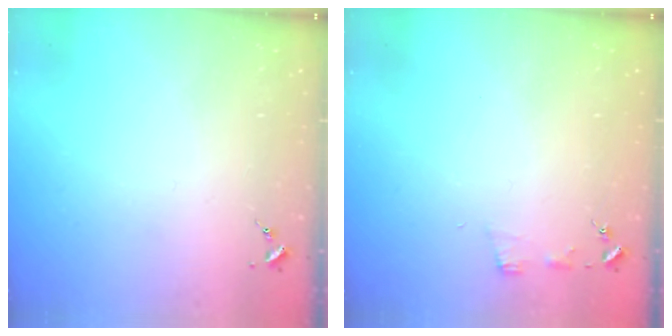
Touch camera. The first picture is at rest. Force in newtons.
{"total": 4.2, "press": 4.2, "slide": 0.5}